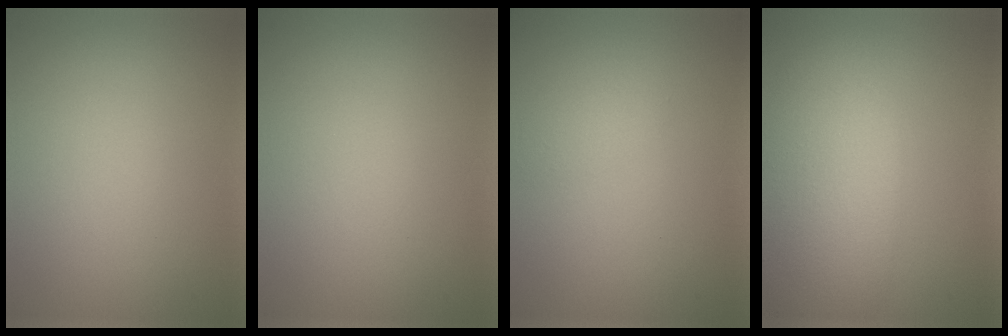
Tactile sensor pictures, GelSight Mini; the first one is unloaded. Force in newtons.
{"total": 0.0}
{"total": 1.1, "press": 1.1, "slide": 0.1}
{"total": 8.1, "press": 8.1, "slide": 0.8}